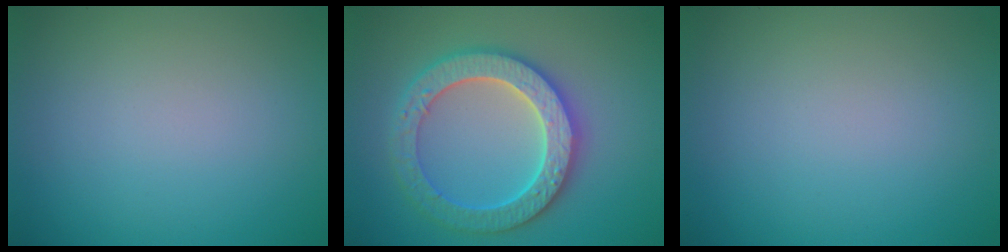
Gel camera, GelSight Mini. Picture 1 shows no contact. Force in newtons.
{"total": 6.4, "press": 6.3, "slide": 1.3}
{"total": 0.0}